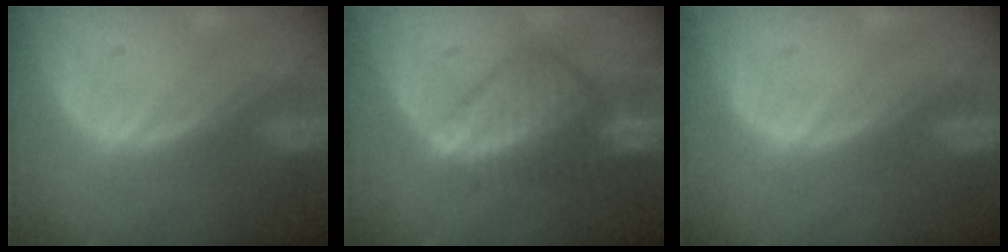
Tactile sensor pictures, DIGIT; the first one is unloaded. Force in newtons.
{"total": 7.6, "press": 7.1, "slide": 2.7}
{"total": 0.0}